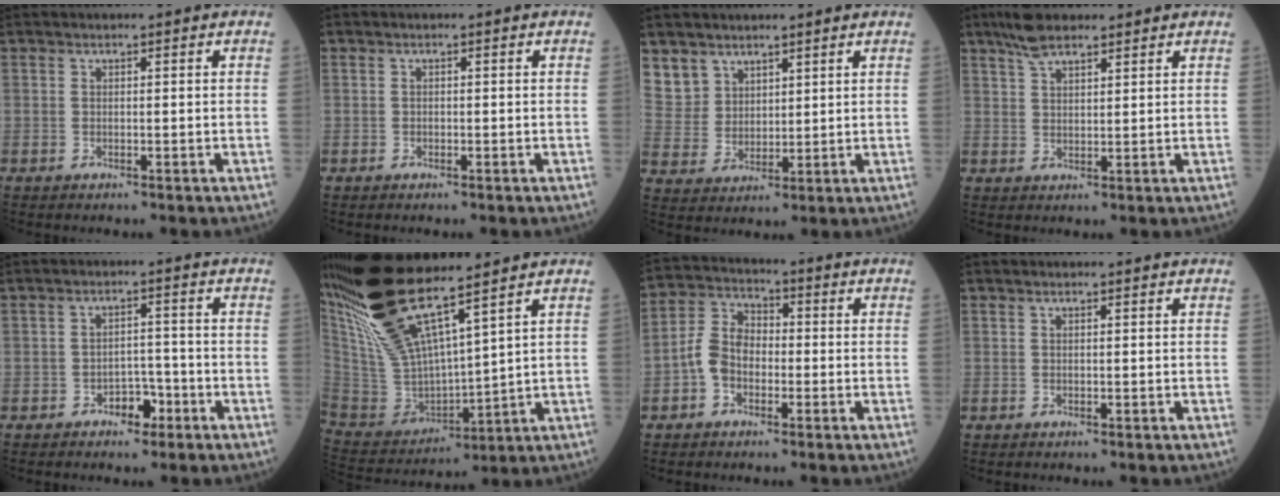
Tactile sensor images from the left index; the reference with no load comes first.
{"total": 0.0}
{"total": 6.6, "force": [4.7, 4.6, 0.2], "torque": [0.000, -0.001, 0.104]}
{"total": 5.0, "force": [4.0, 1.4, 2.7], "torque": [-0.062, 0.017, 0.076]}
{"total": 3.4, "force": [-2.1, 1.9, 2.0], "torque": [-0.025, 0.007, -0.032]}
{"total": 16.8, "force": [12.3, 2.0, 11.2], "torque": [-0.237, -0.006, 0.247]}
{"total": 6.5, "force": [-1.9, 4.8, 4.0], "torque": [-0.093, 0.024, -0.044]}
{"total": 0.0}